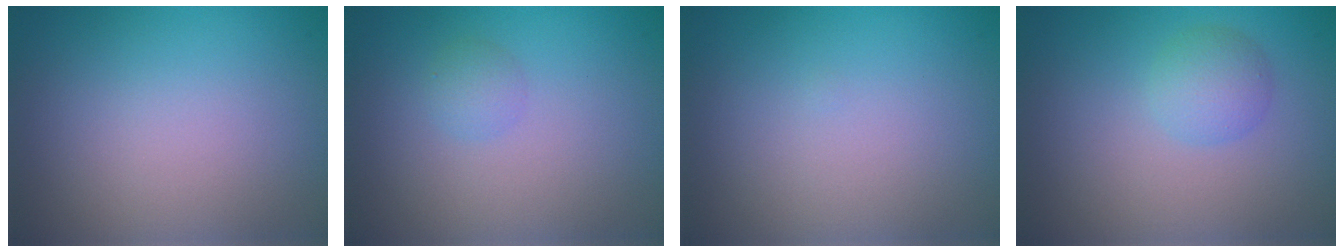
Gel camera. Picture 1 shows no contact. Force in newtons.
{"total": 1.2, "press": 1.2, "slide": 0.1}
{"total": 0.0}
{"total": 2.3, "press": 2.3, "slide": 0.1}